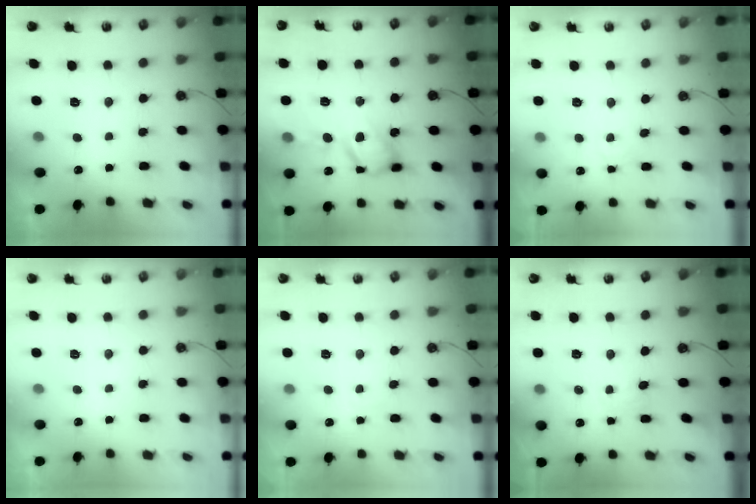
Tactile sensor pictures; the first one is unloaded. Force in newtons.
{"total": 14.4, "press": 14.4, "slide": 1.3}
{"total": 2.8, "press": 2.8, "slide": 0.5}
{"total": 0.0}
{"total": 2.7, "press": 2.6, "slide": 0.4}
{"total": 1.7, "press": 1.7, "slide": 0.2}